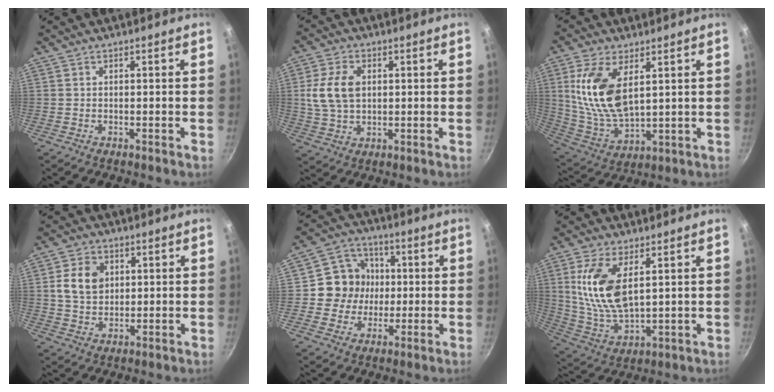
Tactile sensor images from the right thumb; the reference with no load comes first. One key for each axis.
{"total": 9.1, "fx": 1.4, "fy": 5.9, "fz": 6.7, "tx": -0.130, "ty": 0.002, "tz": 0.032}
{"total": 15.1, "fx": 4.4, "fy": 7.4, "fz": 12.4, "tx": -0.248, "ty": -0.019, "tz": 0.098}
{"total": 7.7, "fx": 1.9, "fy": 5.9, "fz": 4.7, "tx": -0.066, "ty": -0.005, "tz": 0.036}
{"total": 11.2, "fx": 0.1, "fy": 10.3, "fz": 4.4, "tx": -0.027, "ty": 0.020, "tz": -0.004}
{"total": 13.8, "fx": 3.9, "fy": 6.5, "fz": 11.5, "tx": -0.233, "ty": -0.018, "tz": 0.091}